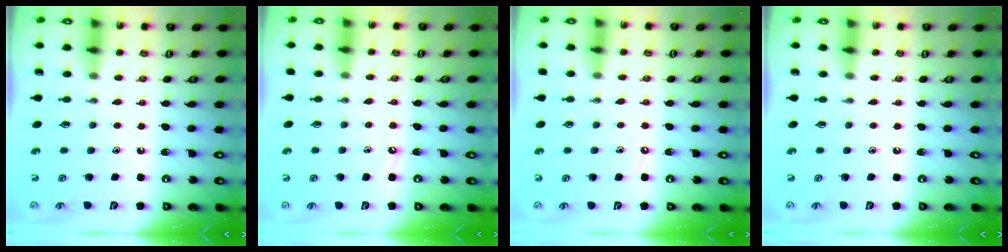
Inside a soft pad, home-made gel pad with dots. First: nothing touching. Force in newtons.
{"total": 4.2, "press": 4.2, "slide": 0.6}
{"total": 3.3, "press": 3.3, "slide": 0.4}
{"total": 0.0}